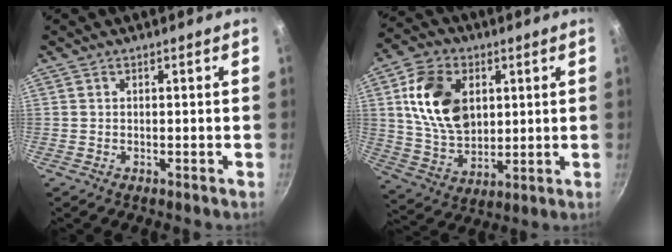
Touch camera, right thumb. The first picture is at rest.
{"total": 15.9, "force": [3.9, 11.1, 10.8], "torque": [-0.174, -0.007, 0.077]}